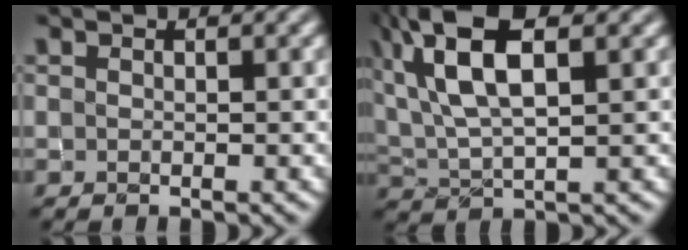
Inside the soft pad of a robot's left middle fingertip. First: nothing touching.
{"total": 9.8, "force": [4.1, 3.9, 8.0], "torque": [-0.164, 0.026, 0.071]}